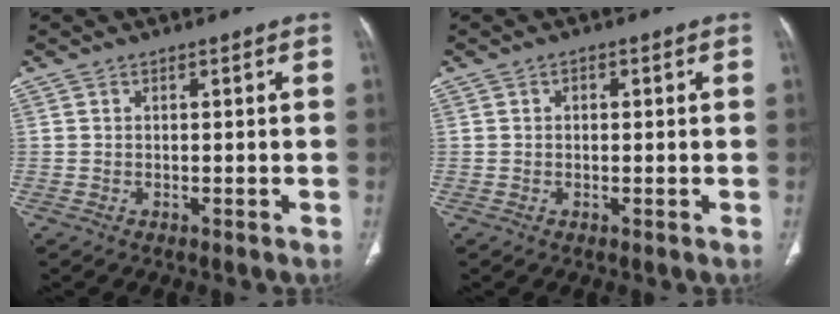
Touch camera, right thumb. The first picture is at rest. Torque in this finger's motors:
{"motor_torque": [-0.25, -0.22, -0.09, -0.11, 0.06]}